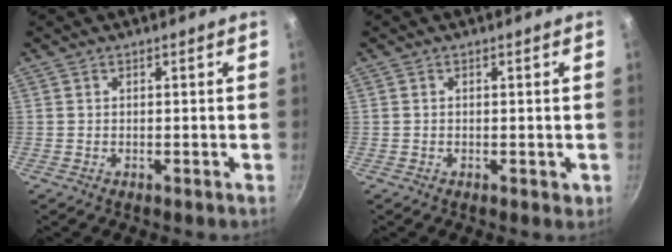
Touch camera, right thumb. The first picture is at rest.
{"total": 1.3, "force": [-0.1, 0.9, 0.9], "torque": [-0.009, 0.001, -0.001]}